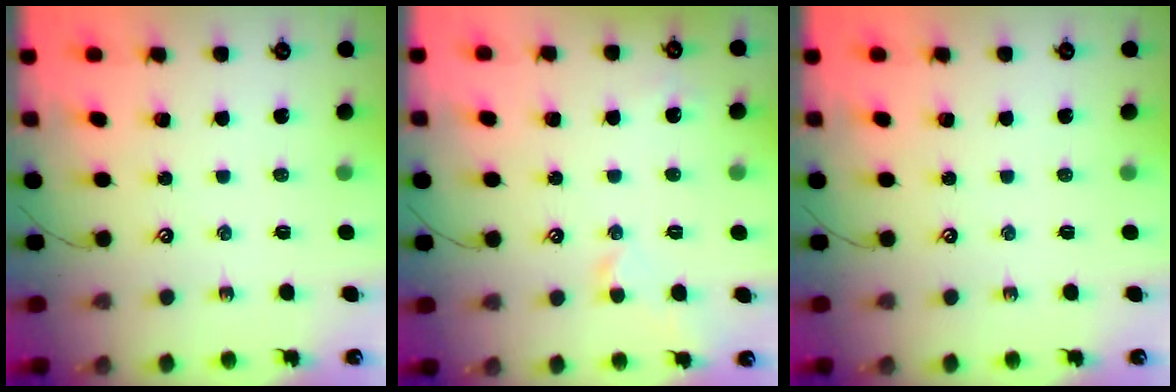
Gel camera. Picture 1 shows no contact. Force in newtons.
{"total": 0.5, "press": 0.1, "slide": 0.5}
{"total": 0.0}